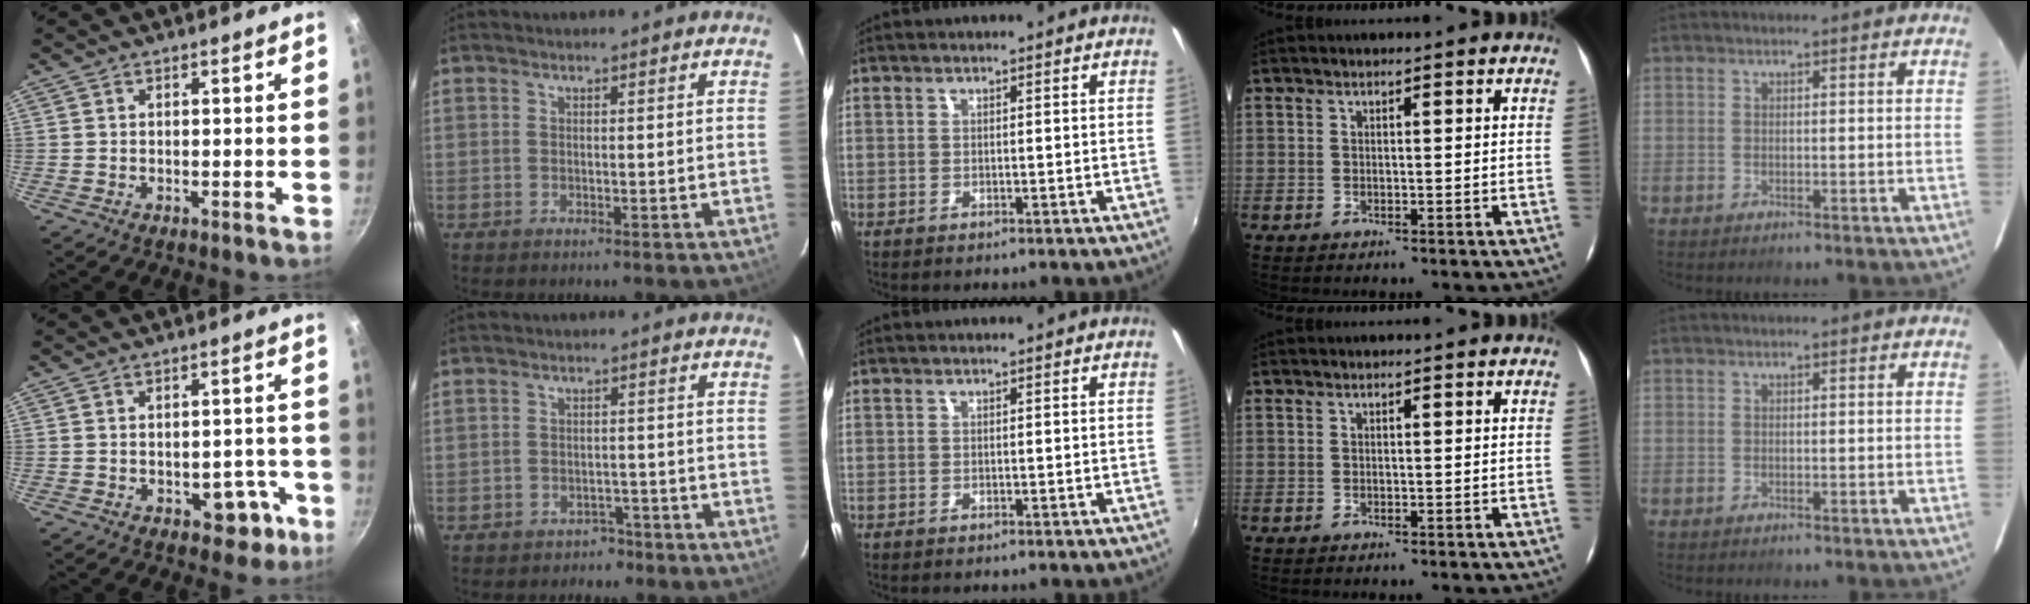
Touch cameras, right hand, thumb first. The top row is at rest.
{"thumb": {"total": 6.2, "force": [-2.6, 3.9, 4.0], "torque": [-0.023, 0.023, -0.024]}, "index": {"total": 4.0, "force": [-3.0, 2.7, 0.2], "torque": [-0.006, 0.019, -0.033]}}